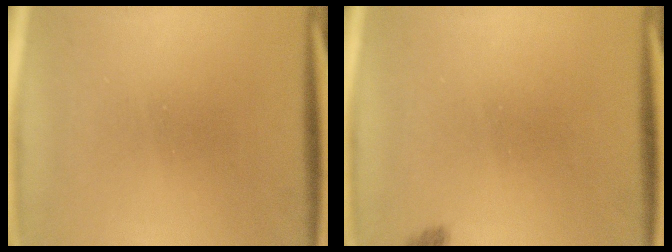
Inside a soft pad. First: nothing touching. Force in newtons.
{"total": 1.3}